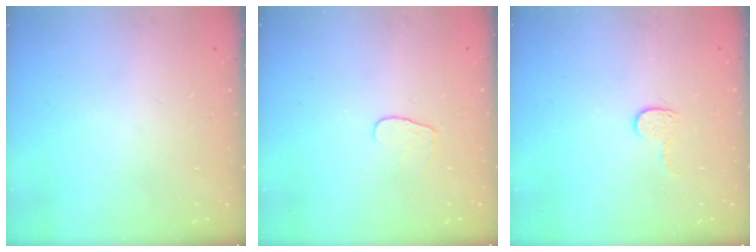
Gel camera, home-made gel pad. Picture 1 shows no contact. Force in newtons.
{"total": 4.4, "press": 4.4, "slide": 0.3}
{"total": 3.9, "press": 3.9, "slide": 0.4}